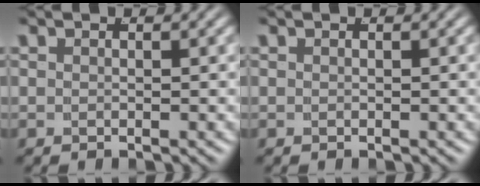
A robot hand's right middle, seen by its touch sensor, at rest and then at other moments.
{"total": 0.0}